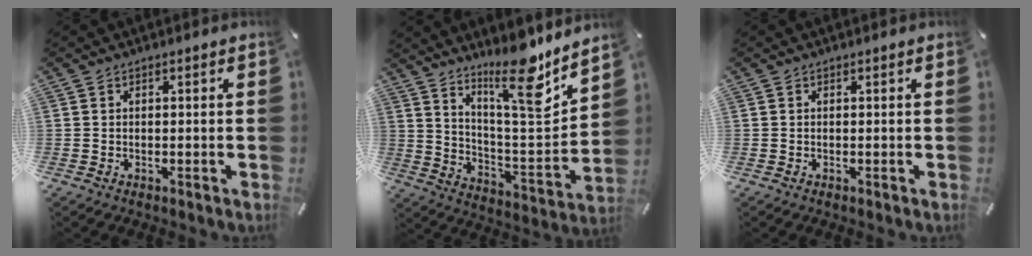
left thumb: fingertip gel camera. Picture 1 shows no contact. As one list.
[{"total": 16.6, "force": [13.4, 2.8, 9.4], "torque": [-0.153, -0.107, 0.218]}, {"total": 0.0}]